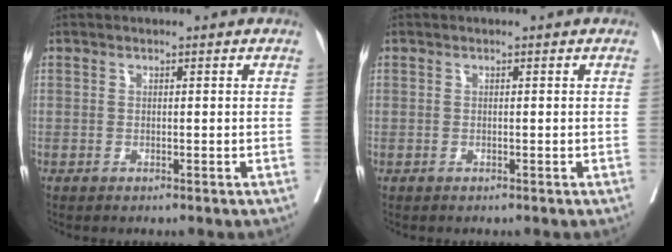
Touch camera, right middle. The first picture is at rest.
{"total": 0.0}